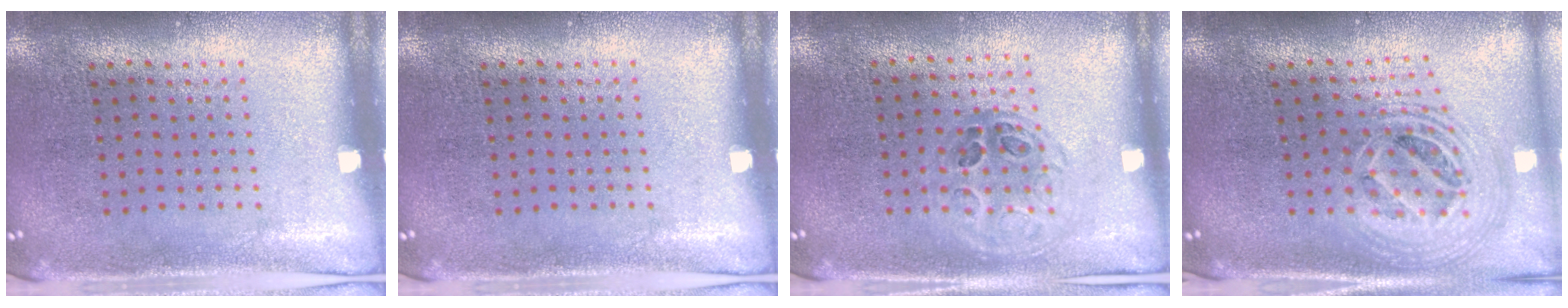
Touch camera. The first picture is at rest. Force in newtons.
{"total": 0.0}
{"total": 1.0, "press": 0.9, "slide": 0.4}
{"total": 2.4, "press": 1.8, "slide": 1.6}